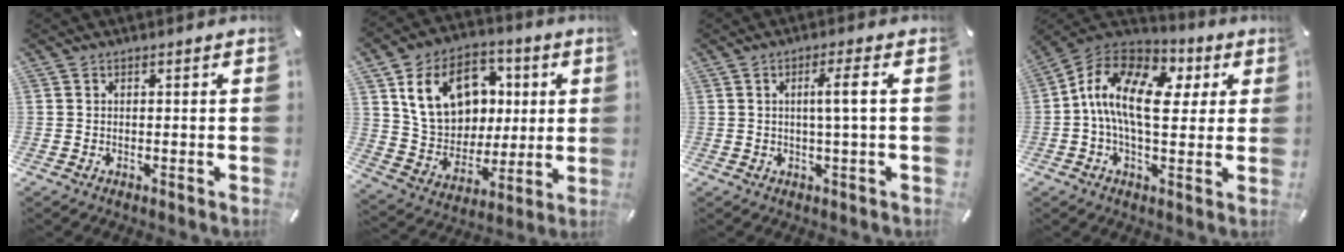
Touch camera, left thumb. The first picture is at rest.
{"total": 17.0, "force": [4.9, 13.7, 8.8], "torque": [-0.155, 0.004, 0.101]}
{"total": 5.7, "force": [0.8, 0.2, 5.7], "torque": [-0.107, -0.002, 0.007]}
{"total": 15.9, "force": [1.6, 8.9, 13.0], "torque": [-0.273, -0.004, 0.022]}